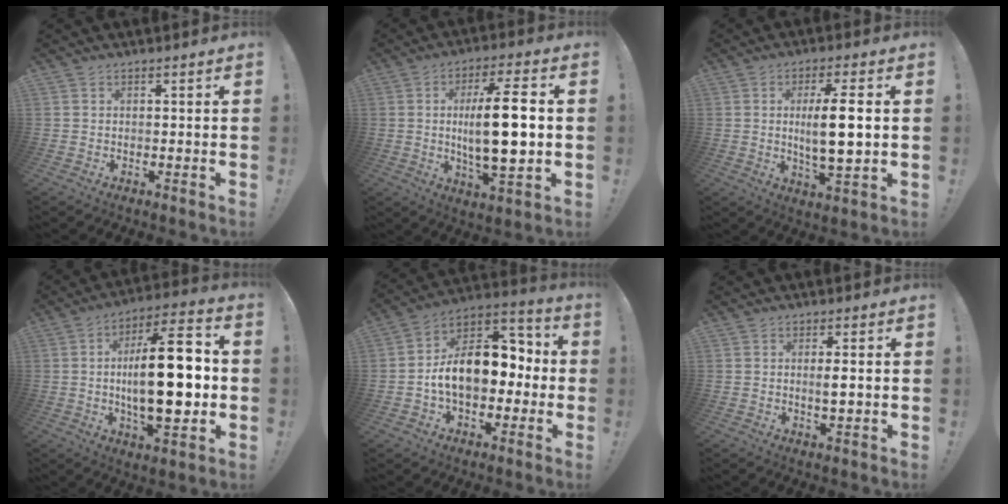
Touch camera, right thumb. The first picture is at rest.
{"total": 16.2, "force": [0.7, 4.2, 15.6], "torque": [-0.267, -0.010, -0.004]}
{"total": 10.6, "force": [1.1, 2.2, 10.3], "torque": [-0.189, -0.008, 0.009]}
{"total": 22.4, "force": [-0.7, 8.5, 20.7], "torque": [-0.324, -0.005, -0.017]}
{"total": 17.6, "force": [-1.0, 11.8, 12.9], "torque": [-0.194, 0.012, -0.009]}
{"total": 2.6, "force": [0.3, 0.4, 2.6], "torque": [-0.031, -0.008, 0.001]}